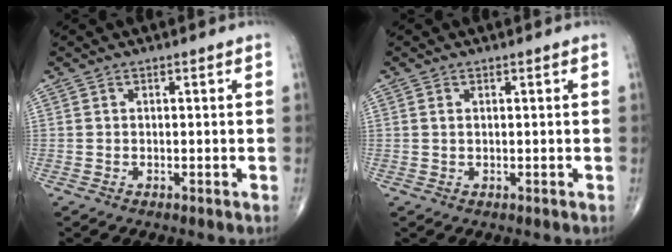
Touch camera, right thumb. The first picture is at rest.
{"total": 0.6, "force": [0.2, 0.3, 0.5], "torque": [-0.013, 0.004, 0.005]}